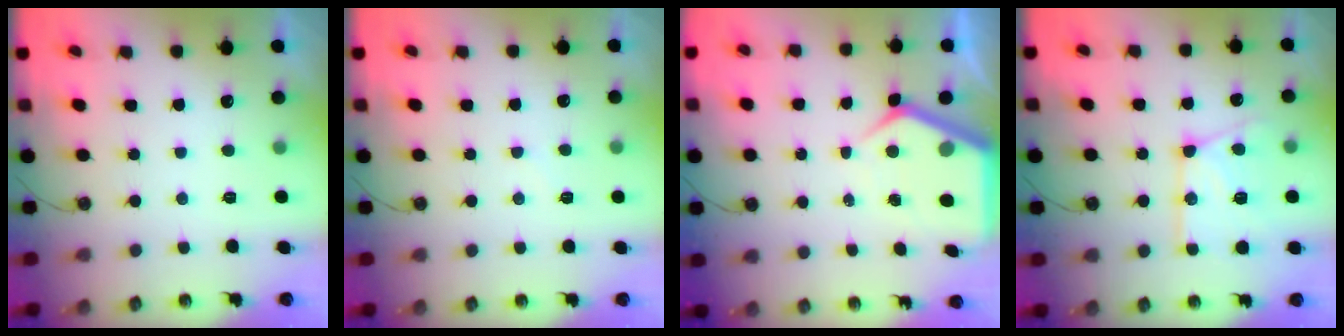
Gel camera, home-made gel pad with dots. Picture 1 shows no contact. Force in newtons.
{"total": 5.8, "press": 5.8, "slide": 0.7}
{"total": 6.9, "press": 6.9, "slide": 0.8}
{"total": 15.7, "press": 15.6, "slide": 2.0}